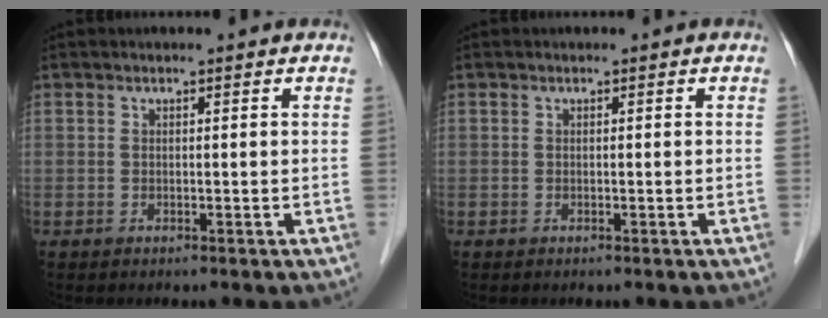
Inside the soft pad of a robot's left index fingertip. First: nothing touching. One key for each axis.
{"total": 0.0}